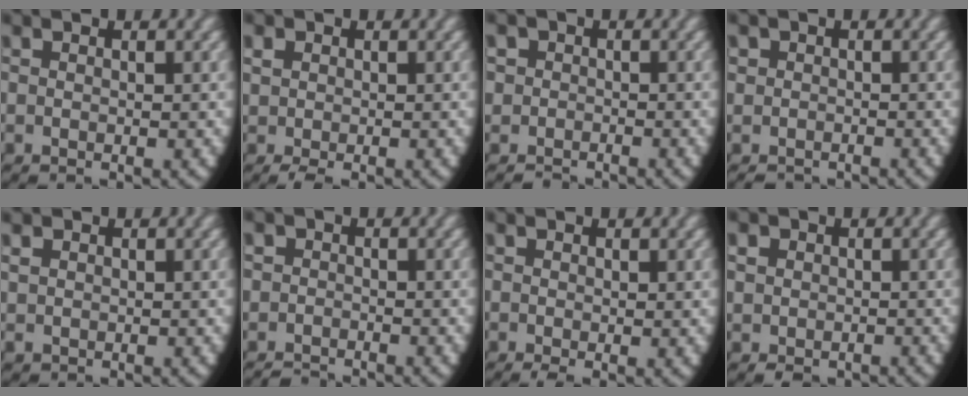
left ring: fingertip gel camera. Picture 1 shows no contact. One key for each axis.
{"total": 1.8, "fx": -0.3, "fy": 1.4, "fz": 1.0, "tx": -0.032, "ty": -0.018, "tz": 0.008}
{"total": 3.2, "fx": -1.3, "fy": 2.9, "fz": 0.3, "tx": -0.012, "ty": -0.007, "tz": -0.028}
{"total": 2.6, "fx": -1.3, "fy": 2.2, "fz": 0.3, "tx": -0.012, "ty": -0.012, "tz": -0.019}
{"total": 1.7, "fx": 0.4, "fy": 1.6, "fz": 0.6, "tx": -0.031, "ty": -0.014, "tz": 0.020}
{"total": 2.2, "fx": -1.8, "fy": 1.3, "fz": -0.3, "tx": 0.007, "ty": -0.008, "tz": -0.035}
{"total": 1.0, "fx": -0.2, "fy": 0.5, "fz": 0.9, "tx": -0.013, "ty": -0.010, "tz": 0.000}
{"total": 3.4, "fx": -0.6, "fy": 3.1, "fz": 1.1, "tx": -0.039, "ty": -0.016, "tz": -0.001}